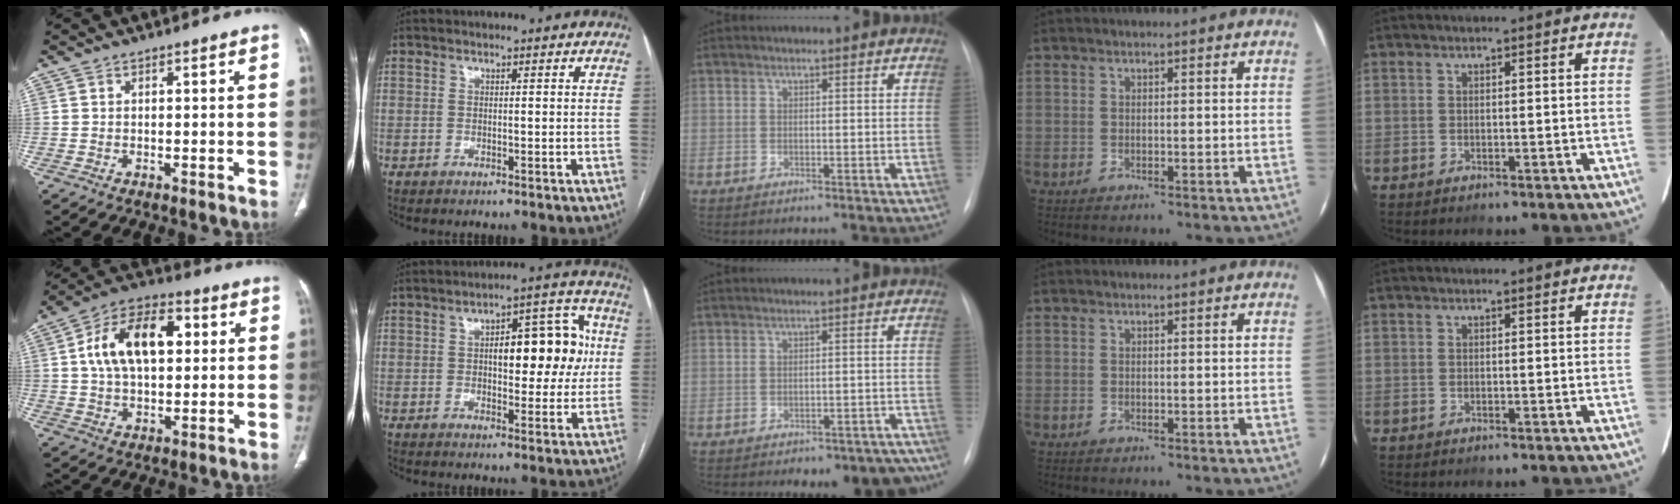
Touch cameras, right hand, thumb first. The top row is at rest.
{"thumb": {"total": 16.0, "force": [3.2, 9.4, 12.6], "torque": [-0.205, 0.019, 0.050]}, "index": {"total": 12.1, "force": [1.5, 4.9, 11.0], "torque": [-0.141, 0.036, 0.026]}, "middle": {"total": 9.9, "force": [-8.6, 4.2, 2.7], "torque": [-0.009, 0.026, -0.092]}}